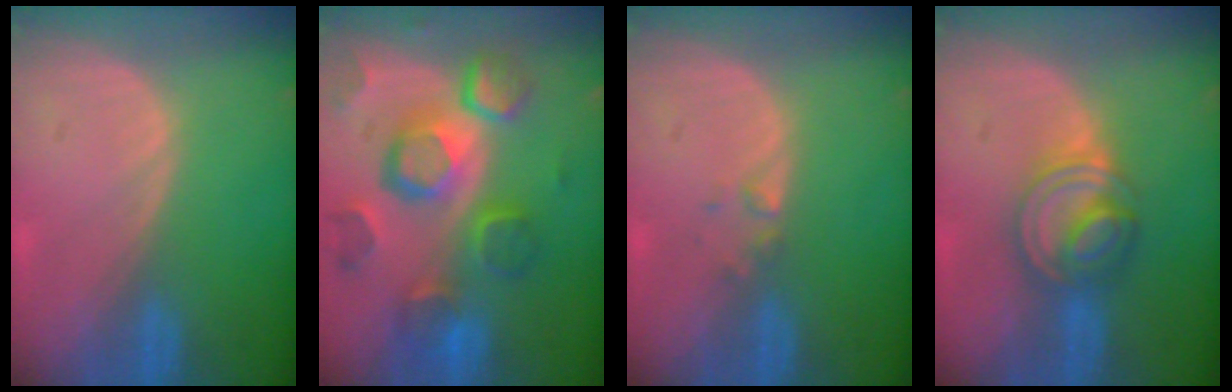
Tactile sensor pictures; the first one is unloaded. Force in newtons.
{"total": 12.4, "press": 10.7, "slide": 6.1}
{"total": 1.2, "press": 1.2, "slide": 0.1}
{"total": 6.8, "press": 6.2, "slide": 2.6}